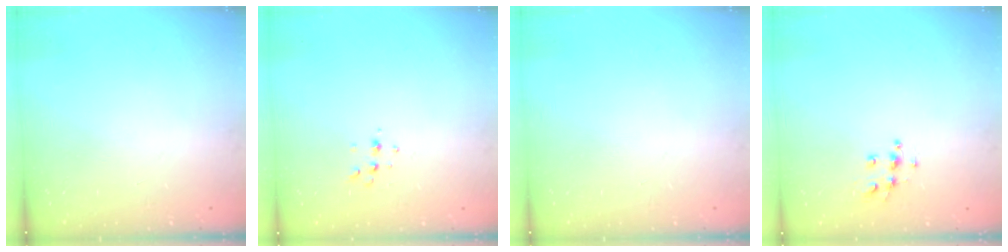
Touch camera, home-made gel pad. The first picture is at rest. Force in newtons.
{"total": 4.7, "press": 4.6, "slide": 0.9}
{"total": 0.0}
{"total": 7.3, "press": 7.3, "slide": 0.1}